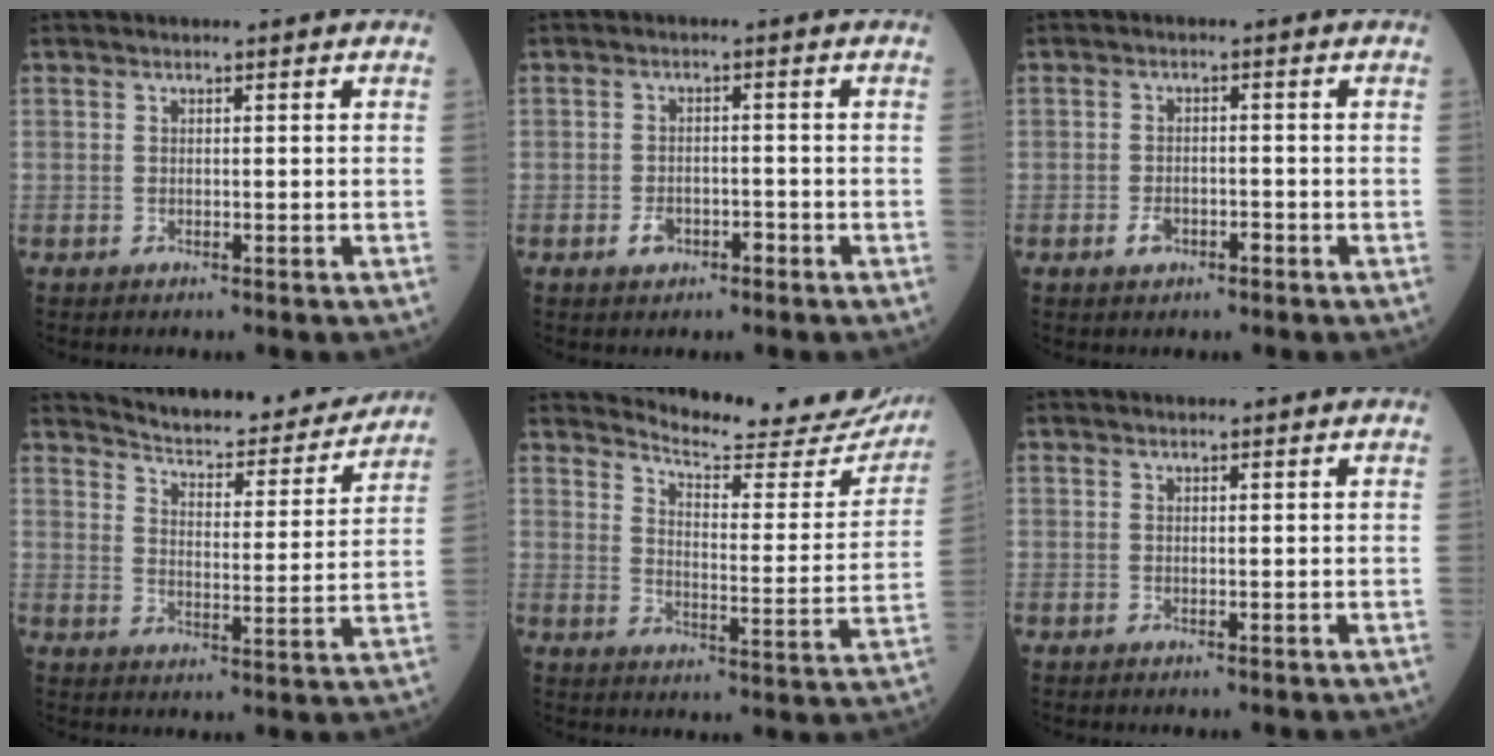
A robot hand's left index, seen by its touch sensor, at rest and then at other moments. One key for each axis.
{"total": 2.7, "fx": -1.6, "fy": 1.7, "fz": 1.4, "tx": -0.026, "ty": 0.004, "tz": -0.022}
{"total": 2.4, "fx": -1.4, "fy": 1.4, "fz": 1.4, "tx": -0.027, "ty": 0.003, "tz": -0.022}
{"total": 16.8, "fx": 15.9, "fy": 2.7, "fz": 4.7, "tx": -0.059, "ty": -0.028, "tz": 0.205}
{"total": 18.9, "fx": 18.4, "fy": 2.3, "fz": 4.0, "tx": -0.048, "ty": -0.091, "tz": 0.214}
{"total": 1.3, "fx": 1.1, "fy": 0.1, "fz": 0.5, "tx": -0.007, "ty": 0.012, "tz": 0.017}